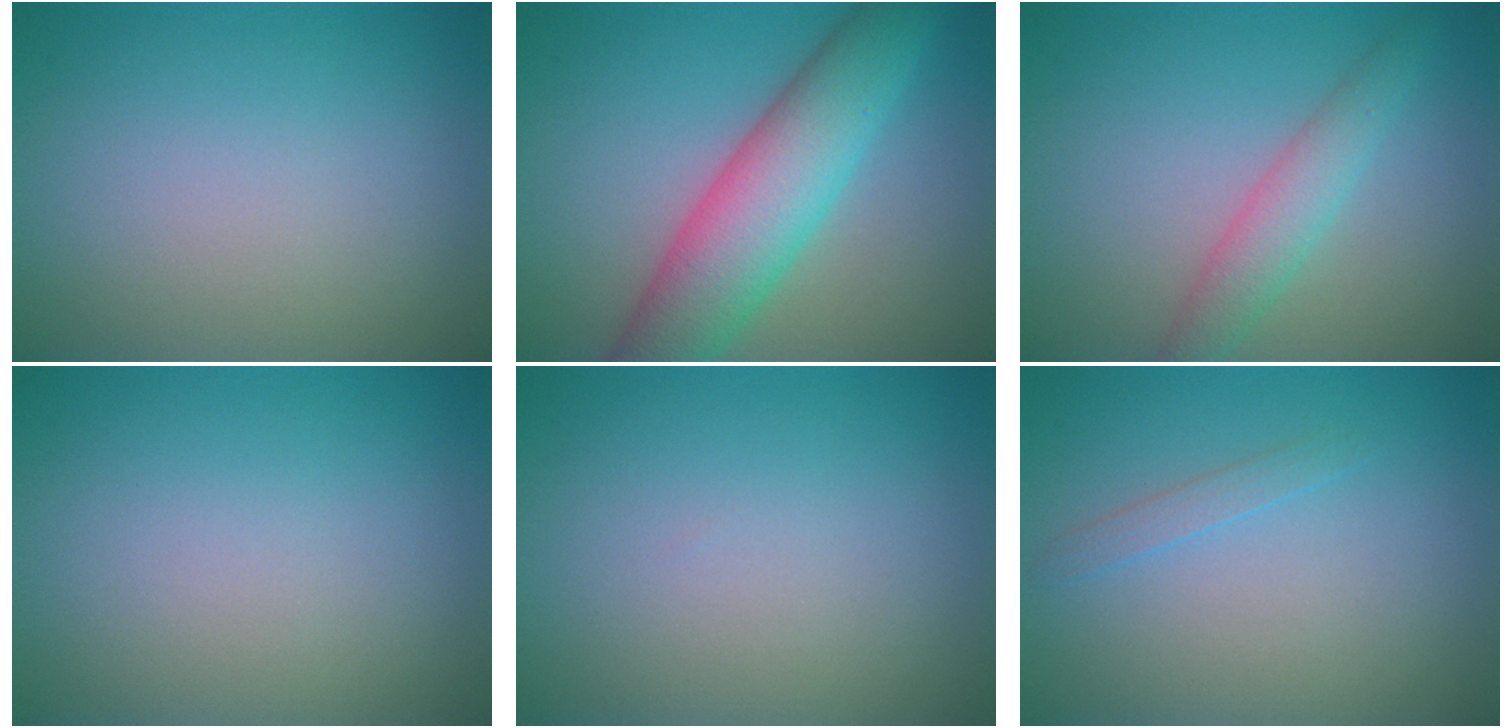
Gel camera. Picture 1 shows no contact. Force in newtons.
{"total": 8.1, "press": 8.1, "slide": 0.1}
{"total": 2.9, "press": 2.9, "slide": 0.1}
{"total": 0.0}
{"total": 0.0}
{"total": 0.9, "press": 0.9, "slide": 0.1}